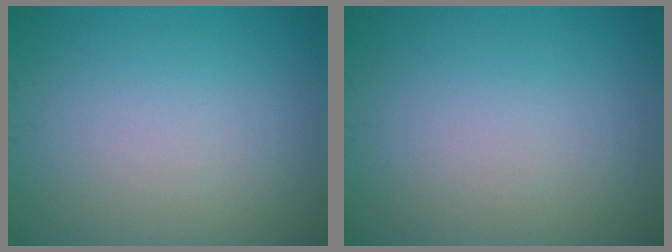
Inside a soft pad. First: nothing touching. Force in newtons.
{"total": 0.0}